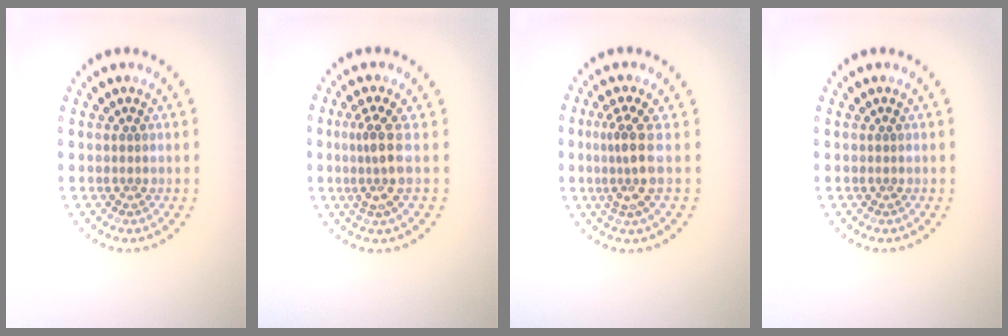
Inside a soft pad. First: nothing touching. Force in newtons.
{"total": 2.7, "press": 2.0, "slide": 1.8}
{"total": 3.2, "press": 2.2, "slide": 2.3}
{"total": 0.0}